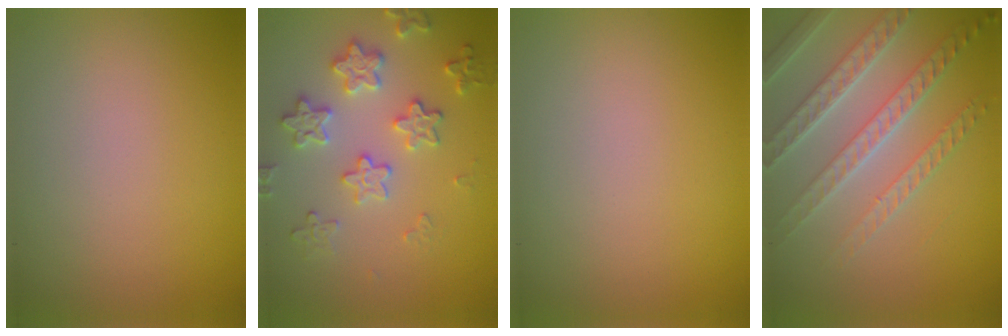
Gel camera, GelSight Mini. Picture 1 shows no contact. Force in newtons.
{"total": 3.6, "press": 3.6, "slide": 0.7}
{"total": 0.0}
{"total": 4.4, "press": 4.2, "slide": 1.5}